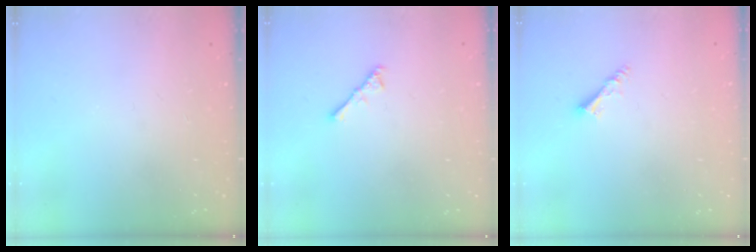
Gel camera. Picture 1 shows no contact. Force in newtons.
{"total": 3.4, "press": 3.4, "slide": 0.6}
{"total": 3.9, "press": 3.9, "slide": 0.5}